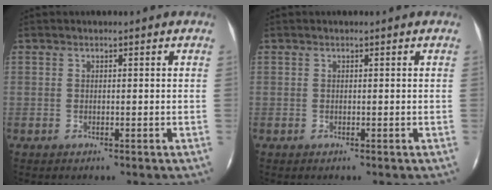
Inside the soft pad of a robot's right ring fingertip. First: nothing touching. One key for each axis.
{"total": 0.0}